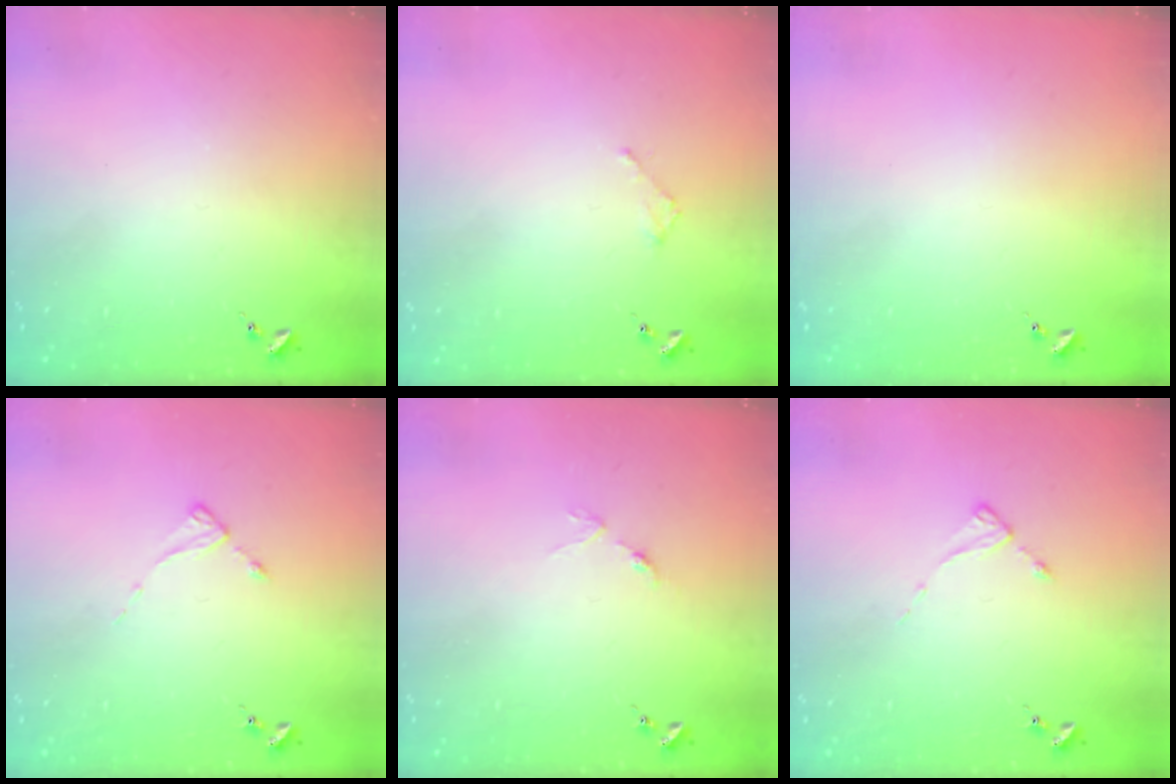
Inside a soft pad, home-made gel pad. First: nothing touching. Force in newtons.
{"total": 1.8, "press": 1.8, "slide": 0.2}
{"total": 0.0}
{"total": 2.0, "press": 2.0, "slide": 0.3}
{"total": 3.7, "press": 3.7, "slide": 0.3}
{"total": 2.0, "press": 2.0, "slide": 0.3}